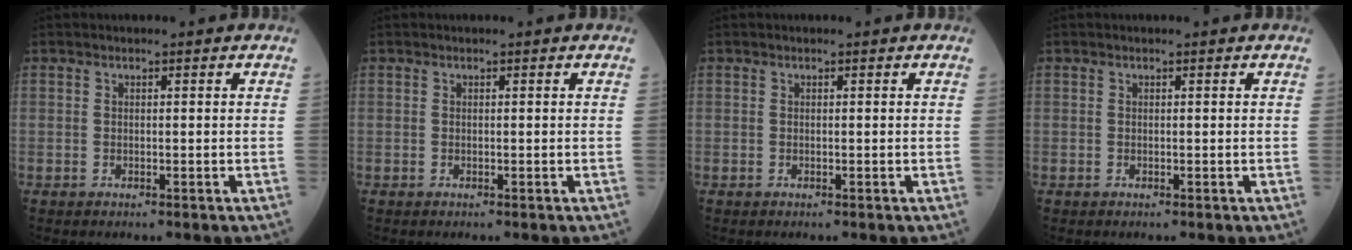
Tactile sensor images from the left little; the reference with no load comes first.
{"total": 0.0}
{"total": 0.0}
{"total": 0.0}